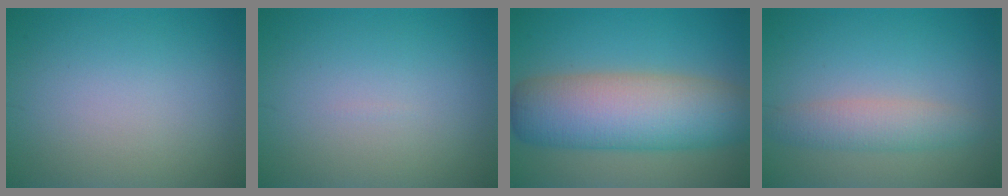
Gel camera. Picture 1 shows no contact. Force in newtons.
{"total": 0.0}
{"total": 10.3, "press": 10.3, "slide": 0.2}
{"total": 3.0, "press": 3.0, "slide": 0.0}